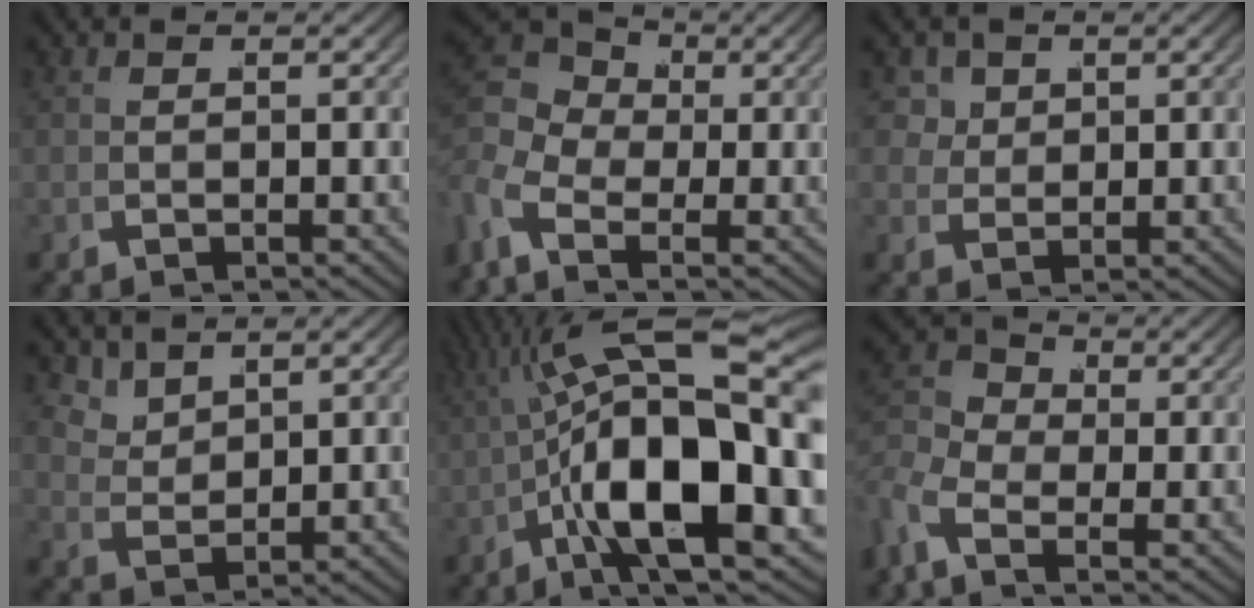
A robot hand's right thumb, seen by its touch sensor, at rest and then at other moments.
{"total": 7.5, "force": [2.6, 5.1, 4.9], "torque": [-0.102, 0.007, 0.034]}
{"total": 3.5, "force": [1.8, 2.6, 1.6], "torque": [-0.034, -0.010, 0.044]}
{"total": 2.9, "force": [2.5, 0.9, 1.1], "torque": [-0.024, -0.004, 0.060]}
{"total": 14.8, "force": [0.5, 6.9, 13.0], "torque": [-0.237, -0.034, 0.022]}
{"total": 5.4, "force": [-0.2, 3.7, 3.9], "torque": [-0.094, -0.014, -0.005]}